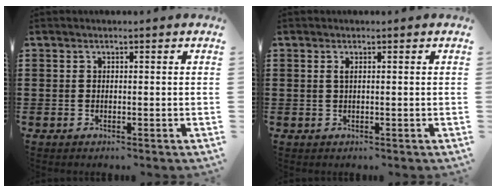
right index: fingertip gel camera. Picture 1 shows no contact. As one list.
[{"total": 0.9, "force": [0.2, 0.1, 0.8], "torque": [-0.017, 0.001, 0.003]}]